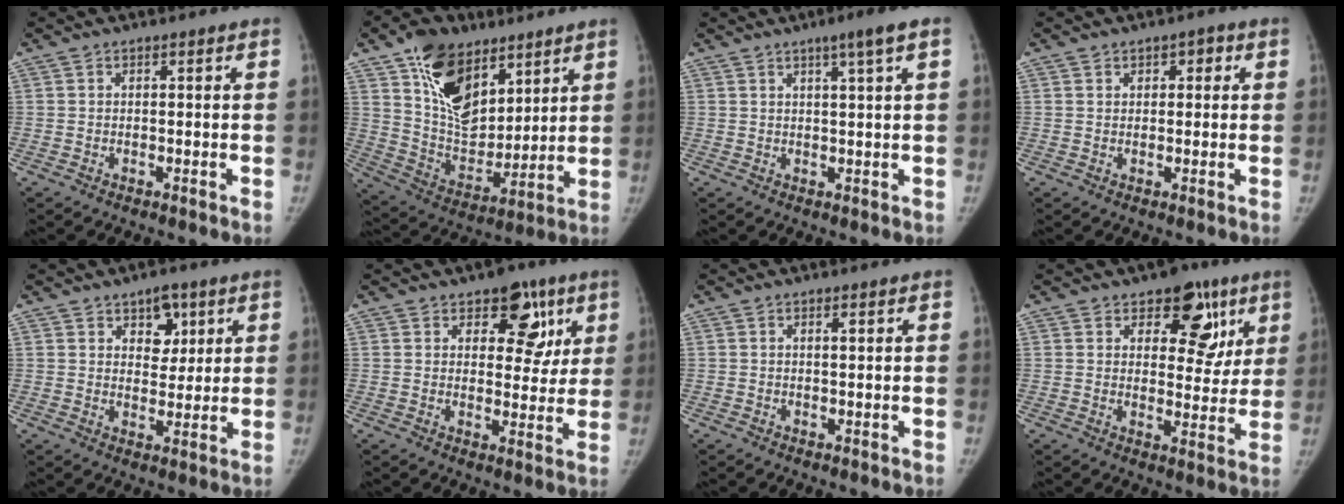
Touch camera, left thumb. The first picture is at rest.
{"total": 18.5, "force": [10.3, 11.3, 10.5], "torque": [-0.133, -0.048, 0.193]}
{"total": 4.7, "force": [2.5, -0.3, 4.0], "torque": [-0.064, -0.006, 0.038]}
{"total": 2.7, "force": [1.2, 2.0, 1.5], "torque": [0.001, -0.002, 0.014]}
{"total": 6.4, "force": [3.3, 4.1, 3.6], "torque": [-0.017, -0.018, 0.048]}
{"total": 10.4, "force": [5.3, 6.3, 6.4], "torque": [-0.030, -0.018, 0.067]}
{"total": 0.7, "force": [0.3, 0.1, 0.7], "torque": [-0.011, 0.000, 0.006]}
{"total": 11.9, "force": [6.3, 7.0, 7.3], "torque": [-0.038, -0.025, 0.083]}